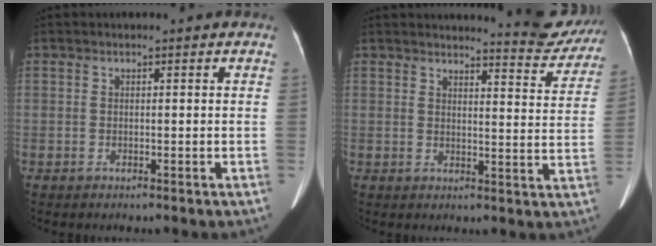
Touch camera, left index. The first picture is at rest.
{"total": 8.3, "force": [8.2, 0.7, 0.9], "torque": [-0.001, -0.036, 0.085]}